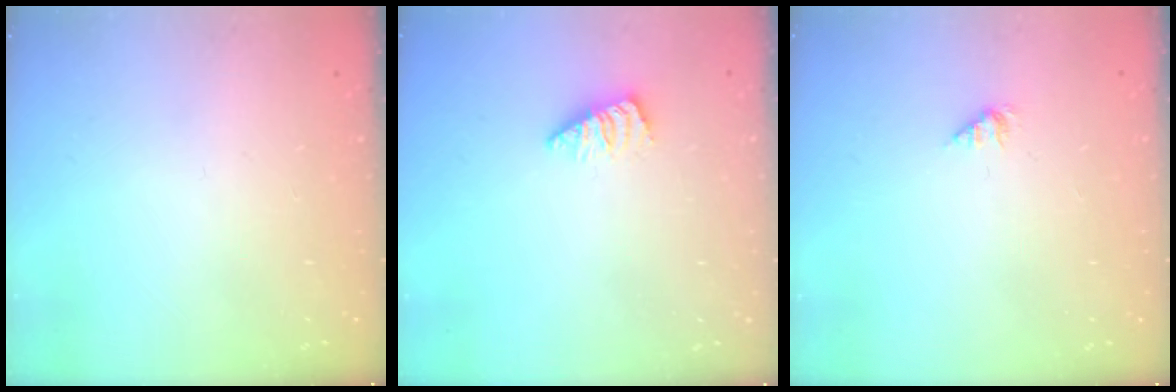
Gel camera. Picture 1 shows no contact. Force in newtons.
{"total": 1.8, "press": 1.8, "slide": 0.3}
{"total": 1.1, "press": 1.0, "slide": 0.2}